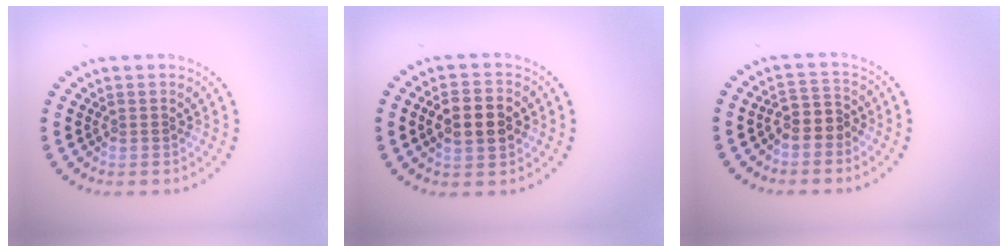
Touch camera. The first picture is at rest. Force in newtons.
{"total": 4.0, "press": 4.0, "slide": 0.4}
{"total": 2.4, "press": 2.2, "slide": 1.0}